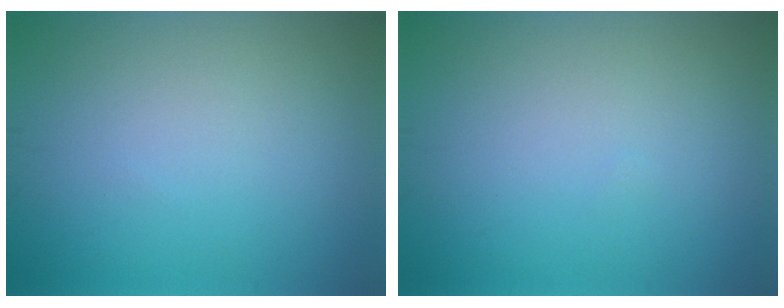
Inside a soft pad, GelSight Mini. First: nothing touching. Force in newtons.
{"total": 0.0}